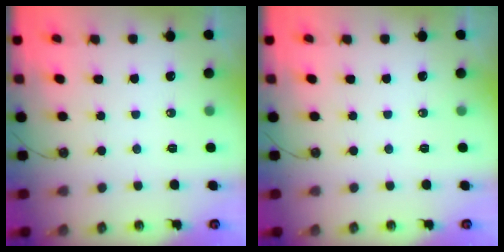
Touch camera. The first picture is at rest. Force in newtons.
{"total": 0.0}